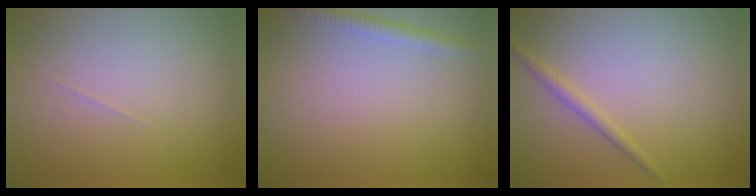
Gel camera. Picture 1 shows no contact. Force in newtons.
{"total": 1.4, "press": 1.4, "slide": 0.0}
{"total": 1.3, "press": 1.3, "slide": 0.0}